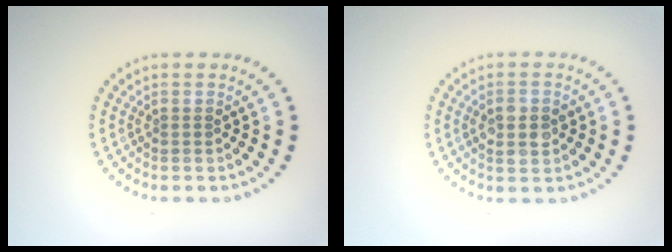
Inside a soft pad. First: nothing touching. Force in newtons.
{"total": 2.6, "press": 2.6, "slide": 0.1}